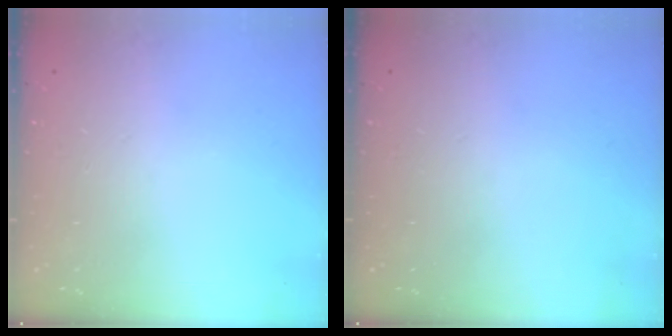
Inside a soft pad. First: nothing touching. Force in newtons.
{"total": 0.0}